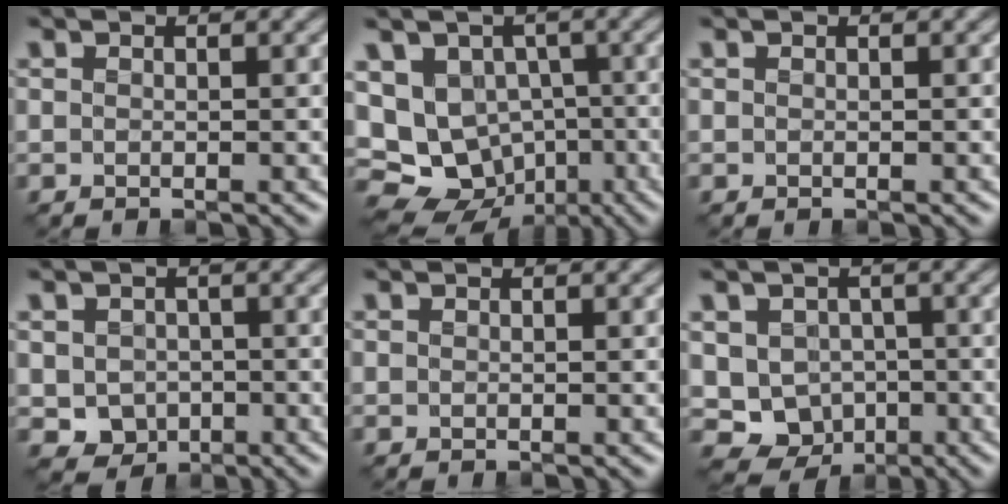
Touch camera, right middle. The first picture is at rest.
{"total": 14.7, "force": [-5.1, 12.4, 6.0], "torque": [-0.130, -0.026, -0.084]}
{"total": 0.0}
{"total": 3.6, "force": [-1.0, 3.1, 1.5], "torque": [-0.033, -0.010, -0.016]}
{"total": 0.0}
{"total": 6.5, "force": [-1.5, 5.6, 2.8], "torque": [-0.033, -0.004, -0.033]}